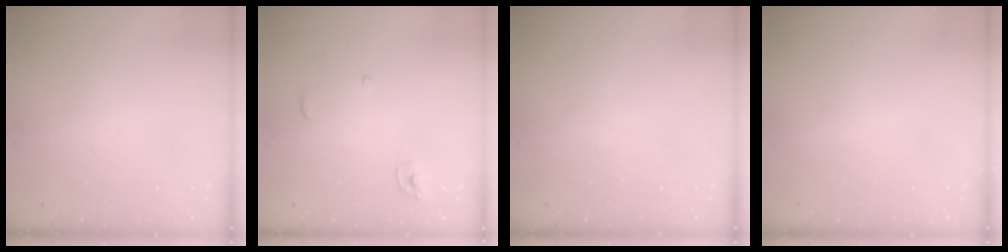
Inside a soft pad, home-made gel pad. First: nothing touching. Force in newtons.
{"total": 3.7, "press": 3.6, "slide": 0.3}
{"total": 0.0}
{"total": 0.0}